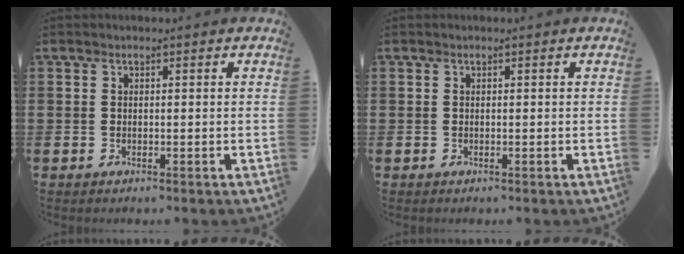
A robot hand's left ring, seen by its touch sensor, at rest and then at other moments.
{"total": 0.0}